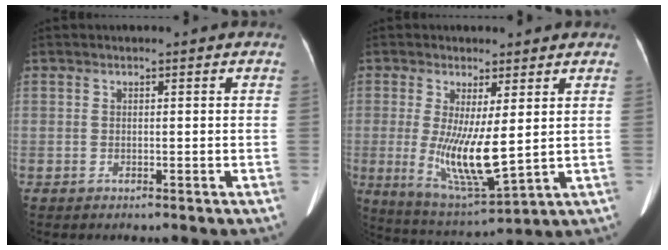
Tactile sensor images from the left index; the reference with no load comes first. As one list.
[{"total": 9.8, "force": [0.1, 1.7, 9.7], "torque": [-0.188, -0.036, 0.015]}]